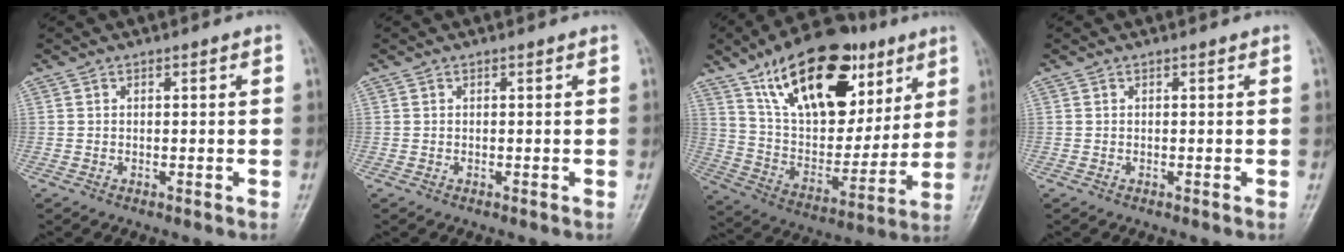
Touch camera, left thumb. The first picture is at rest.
{"total": 0.0}
{"total": 26.8, "force": [13.5, 14.2, 18.2], "torque": [-0.257, -0.025, 0.229]}
{"total": 0.0}